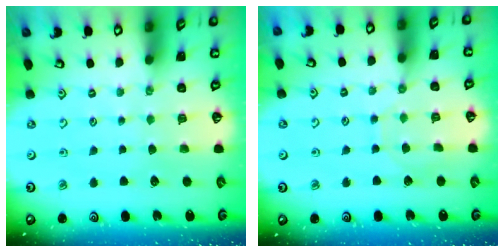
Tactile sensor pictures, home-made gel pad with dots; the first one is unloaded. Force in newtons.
{"total": 5.6, "press": 5.5, "slide": 0.6}